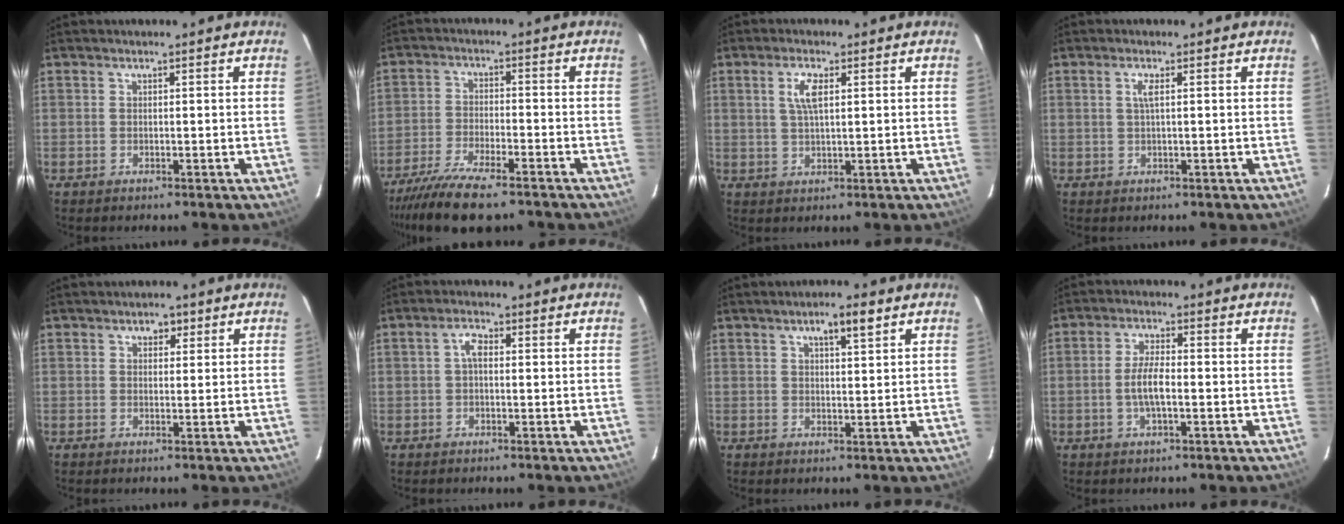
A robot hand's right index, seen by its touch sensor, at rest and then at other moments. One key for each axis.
{"total": 11.9, "fx": -9.6, "fy": 2.7, "fz": 6.6, "tx": -0.155, "ty": -0.031, "tz": -0.174}
{"total": 4.2, "fx": 1.4, "fy": 1.4, "fz": 3.7, "tx": -0.072, "ty": 0.004, "tz": 0.028}
{"total": 1.6, "fx": 0.3, "fy": -0.1, "fz": 1.6, "tx": -0.031, "ty": 0.001, "tz": 0.006}
{"total": 2.1, "fx": 1.1, "fy": 1.6, "fz": 0.9, "tx": -0.008, "ty": 0.008, "tz": 0.017}
{"total": 2.5, "fx": 0.2, "fy": 1.3, "fz": 2.1, "tx": -0.044, "ty": 0.010, "tz": 0.004}
{"total": 4.2, "fx": 2.5, "fy": 0.9, "fz": 3.3, "tx": -0.052, "ty": 0.005, "tz": 0.040}
{"total": 5.0, "fx": -1.0, "fy": 1.2, "fz": 4.7, "tx": -0.096, "ty": 0.003, "tz": -0.019}